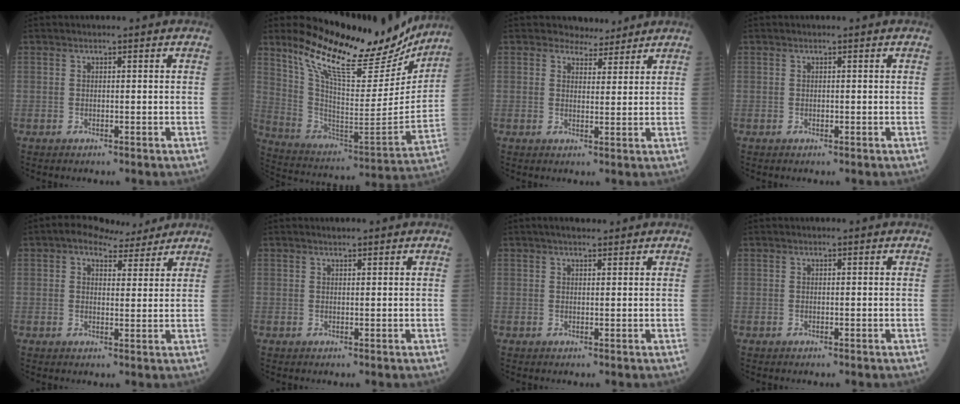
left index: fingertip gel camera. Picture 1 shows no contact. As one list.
[{"total": 22.4, "force": [18.8, 5.2, 11.0], "torque": [-0.186, -0.029, 0.295]}, {"total": 3.7, "force": [3.4, 1.4, 0.1], "torque": [-0.001, 0.000, 0.047]}, {"total": 0.0}, {"total": 5.8, "force": [4.5, 2.6, 2.5], "torque": [-0.040, 0.022, 0.068]}, {"total": 1.0, "force": [0.9, 0.1, 0.4], "torque": [-0.013, 0.006, 0.017]}, {"total": 3.0, "force": [2.5, 0.7, 1.5], "torque": [-0.024, 0.014, 0.037]}, {"total": 0.0}]